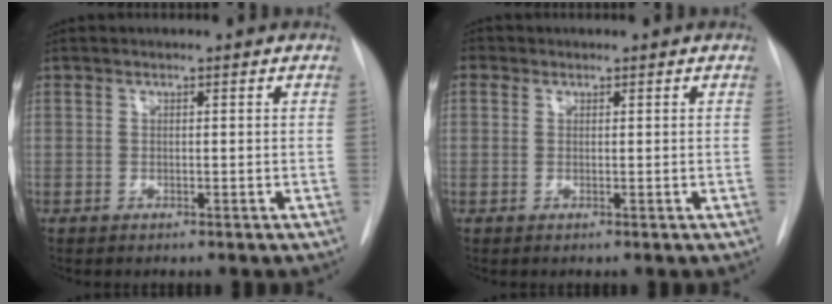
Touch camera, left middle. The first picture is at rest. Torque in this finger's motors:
{"motor_torque": [0.36, -0.36, 0.90, 0.21]}